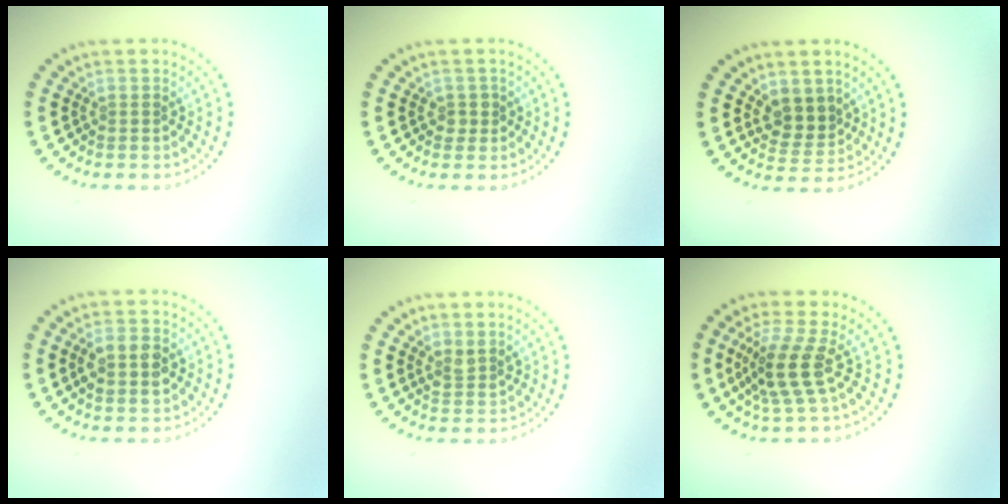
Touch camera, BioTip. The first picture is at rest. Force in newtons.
{"total": 1.0, "press": 0.9, "slide": 0.5}
{"total": 2.8, "press": 2.5, "slide": 1.3}
{"total": 3.6, "press": 3.6, "slide": 0.1}
{"total": 1.4, "press": 1.2, "slide": 0.8}
{"total": 3.8, "press": 2.9, "slide": 2.5}